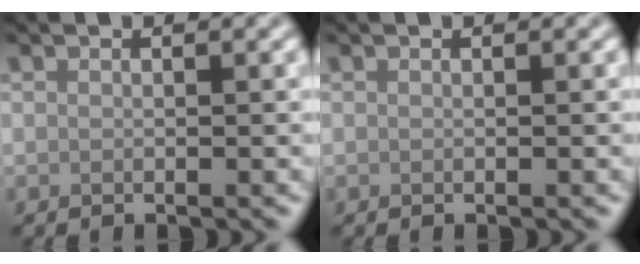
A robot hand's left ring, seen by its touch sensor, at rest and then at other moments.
{"total": 0.0}